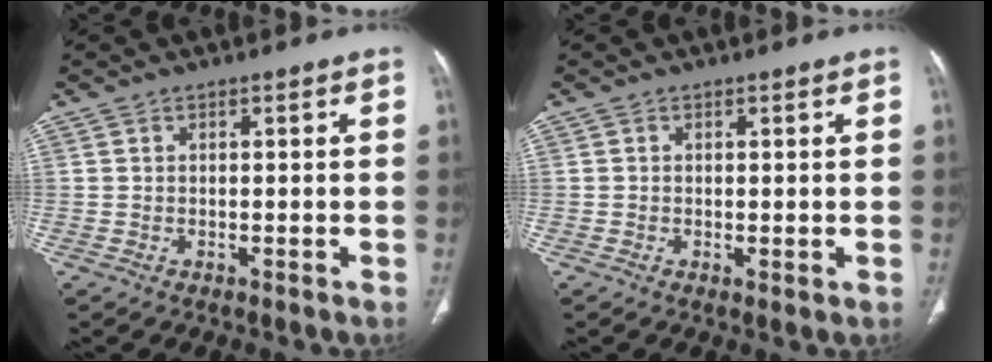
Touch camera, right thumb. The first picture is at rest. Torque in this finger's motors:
{"motor_torque": [-0.33, 0.00, 0.48, -0.10, -0.02]}